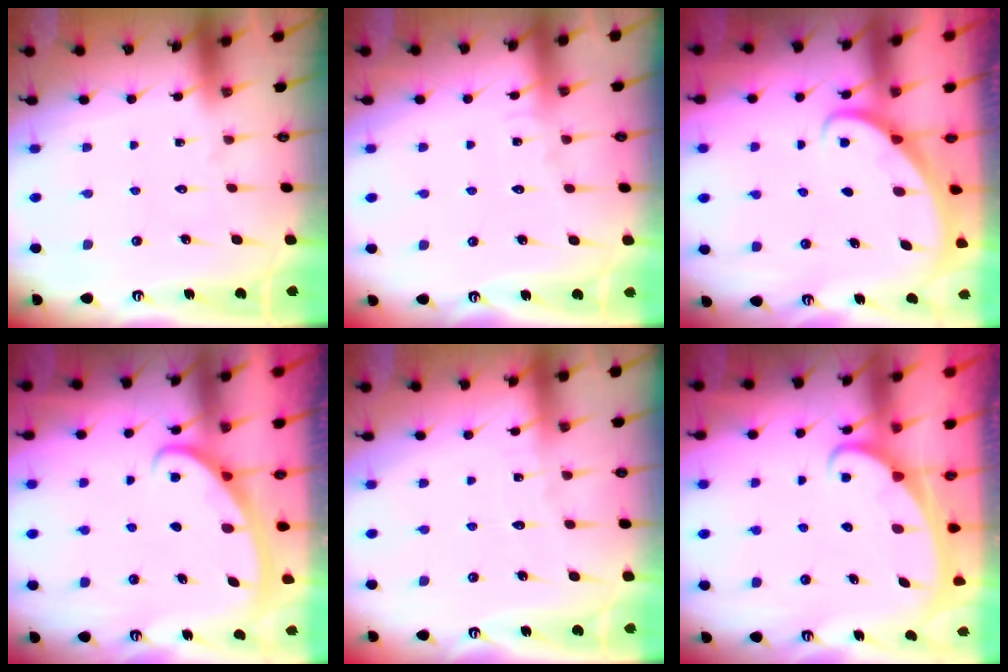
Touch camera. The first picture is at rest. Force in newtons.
{"total": 3.9, "press": 3.9, "slide": 0.4}
{"total": 2.3, "press": 2.3, "slide": 0.1}
{"total": 2.9, "press": 2.9, "slide": 0.3}
{"total": 2.3, "press": 2.3, "slide": 0.3}
{"total": 2.4, "press": 2.4, "slide": 0.3}